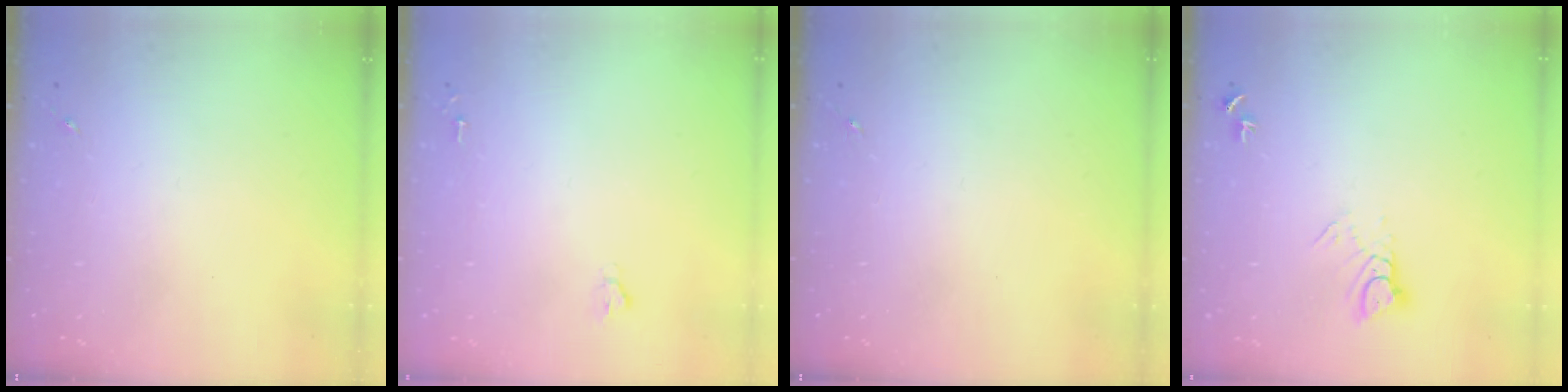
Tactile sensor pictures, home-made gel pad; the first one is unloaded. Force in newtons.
{"total": 1.6, "press": 1.6, "slide": 0.2}
{"total": 0.0}
{"total": 5.1, "press": 5.1, "slide": 0.3}